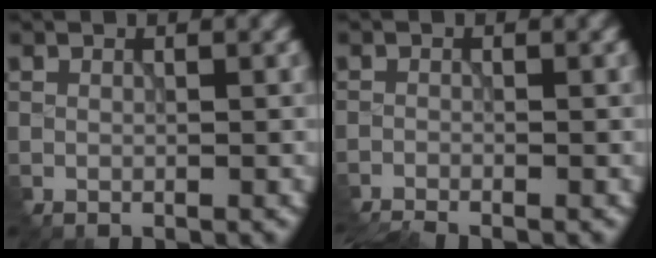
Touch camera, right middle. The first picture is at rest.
{"total": 3.9, "force": [-3.1, 1.2, 2.0], "torque": [-0.017, -0.007, -0.039]}